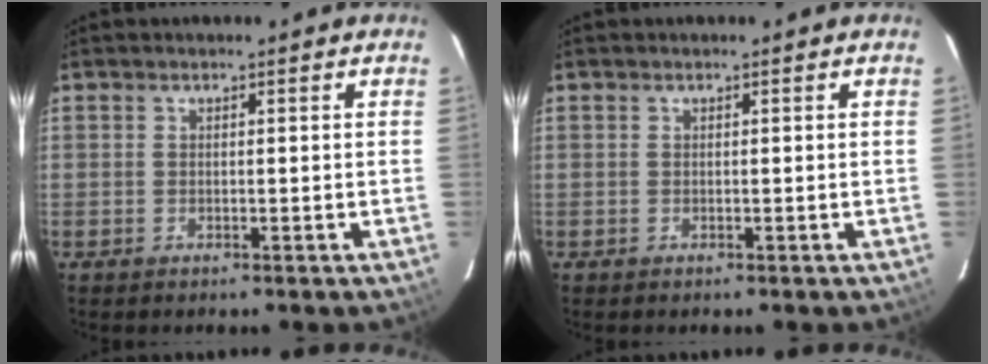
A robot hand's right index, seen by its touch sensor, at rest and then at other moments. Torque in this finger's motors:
{"motor_torque": [0.00, 0.00, 0.00, 0.00]}